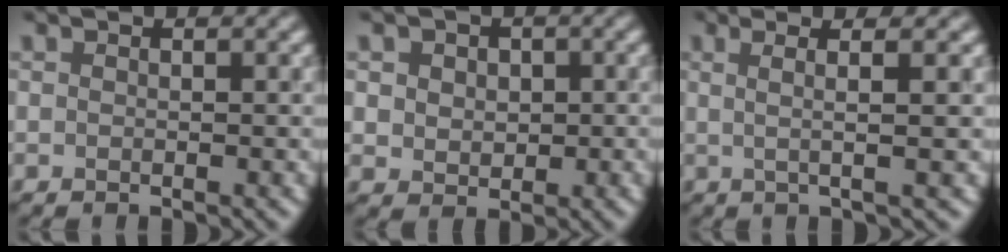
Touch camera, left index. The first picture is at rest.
{"total": 3.2, "force": [1.0, 2.7, 1.3], "torque": [-0.024, 0.013, 0.015]}
{"total": 3.5, "force": [1.0, 0.7, 3.2], "torque": [-0.048, 0.009, -0.003]}